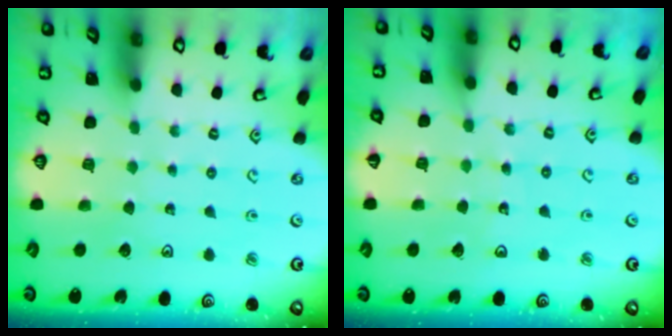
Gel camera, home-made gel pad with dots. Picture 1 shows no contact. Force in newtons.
{"total": 3.9, "press": 3.9, "slide": 0.3}